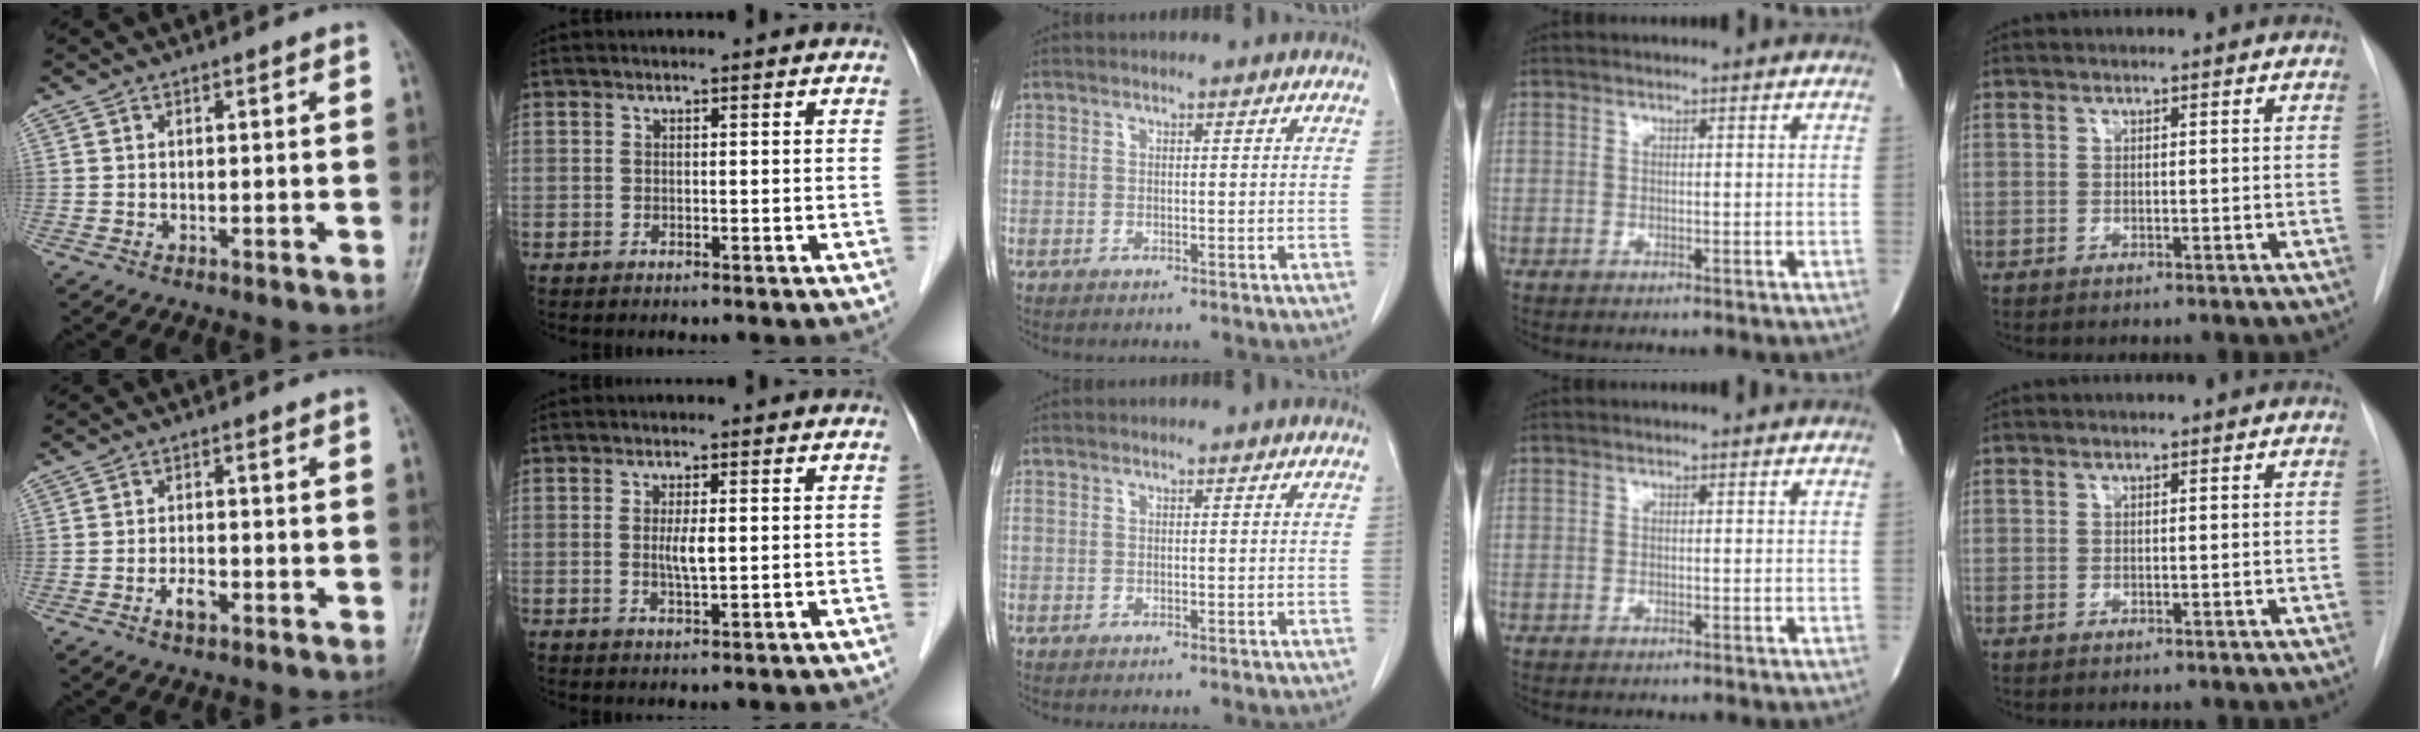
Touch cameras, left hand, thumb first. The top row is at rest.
{"thumb": {"total": 2.9, "force": [-1.5, 1.4, 2.1], "torque": [-0.036, 0.010, -0.026]}, "index": {"total": 2.6, "force": [0.2, 0.4, 2.6], "torque": [-0.052, -0.003, 0.005]}}